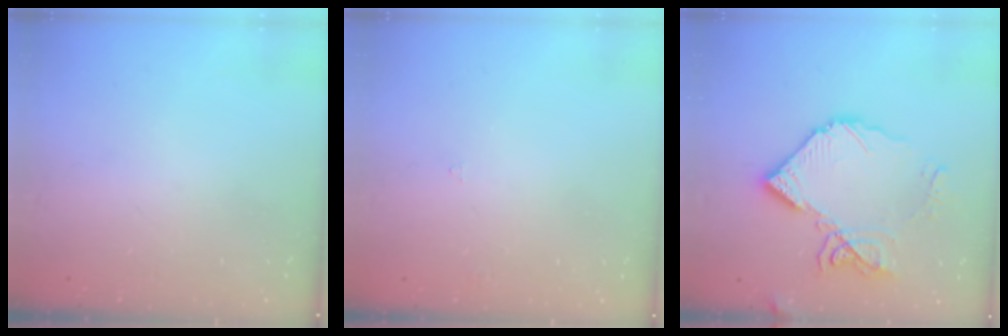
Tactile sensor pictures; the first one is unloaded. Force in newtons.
{"total": 1.6, "press": 1.5, "slide": 0.4}
{"total": 13.7, "press": 13.7, "slide": 0.5}